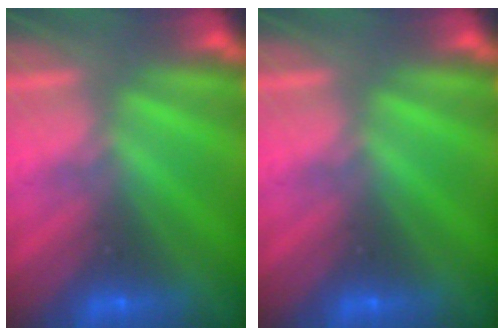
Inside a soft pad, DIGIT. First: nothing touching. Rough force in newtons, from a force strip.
{"total": 0.0}